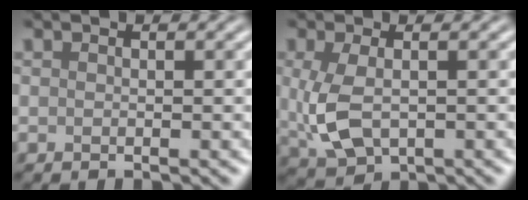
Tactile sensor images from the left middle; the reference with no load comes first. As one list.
[{"total": 4.4, "force": [0.0, 2.6, 3.6], "torque": [-0.091, -0.006, 0.005]}]